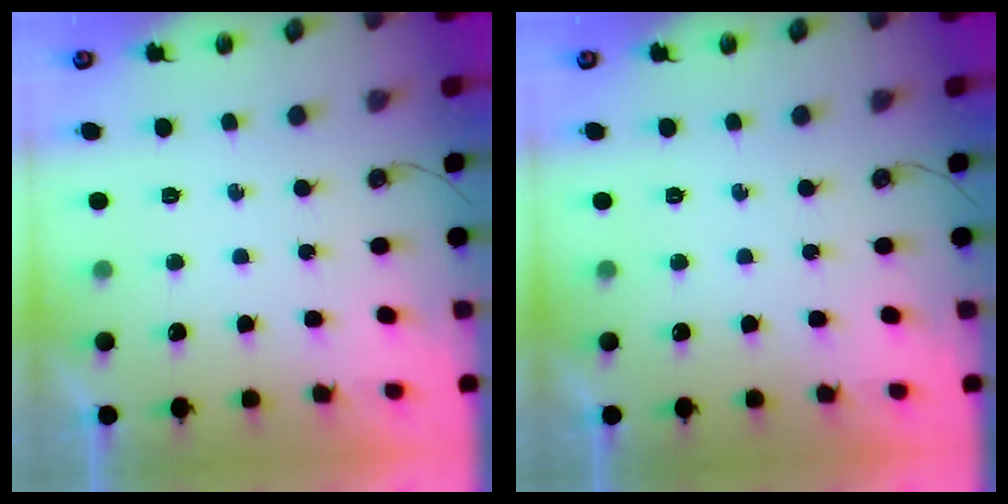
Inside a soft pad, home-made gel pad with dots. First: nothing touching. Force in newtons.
{"total": 0.0}